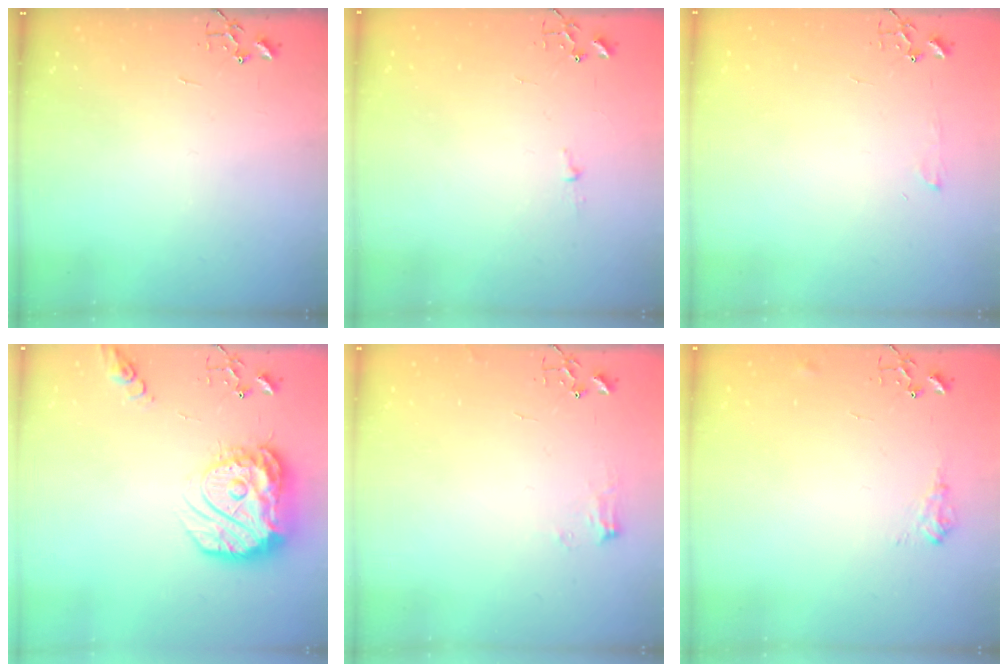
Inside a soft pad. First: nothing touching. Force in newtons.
{"total": 3.1, "press": 3.1, "slide": 0.4}
{"total": 4.2, "press": 4.2, "slide": 0.6}
{"total": 18.2, "press": 18.1, "slide": 1.7}
{"total": 6.8, "press": 6.8, "slide": 0.8}
{"total": 7.3, "press": 7.3, "slide": 1.0}